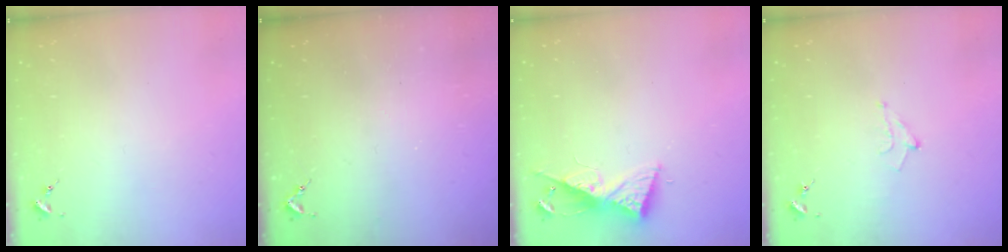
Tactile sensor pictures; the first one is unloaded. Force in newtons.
{"total": 3.1, "press": 3.1, "slide": 0.4}
{"total": 8.2, "press": 8.2, "slide": 0.7}
{"total": 6.1, "press": 6.1, "slide": 0.8}